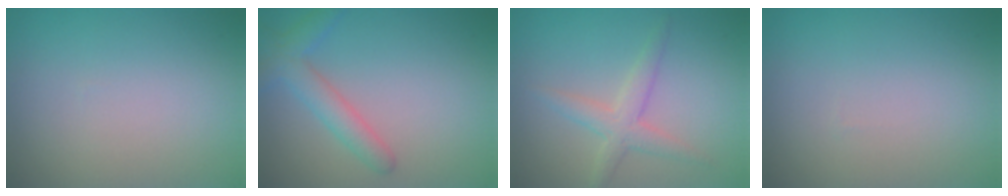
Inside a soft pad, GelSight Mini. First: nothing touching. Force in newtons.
{"total": 3.0, "press": 3.0, "slide": 0.2}
{"total": 2.6, "press": 2.6, "slide": 0.1}
{"total": 0.0}